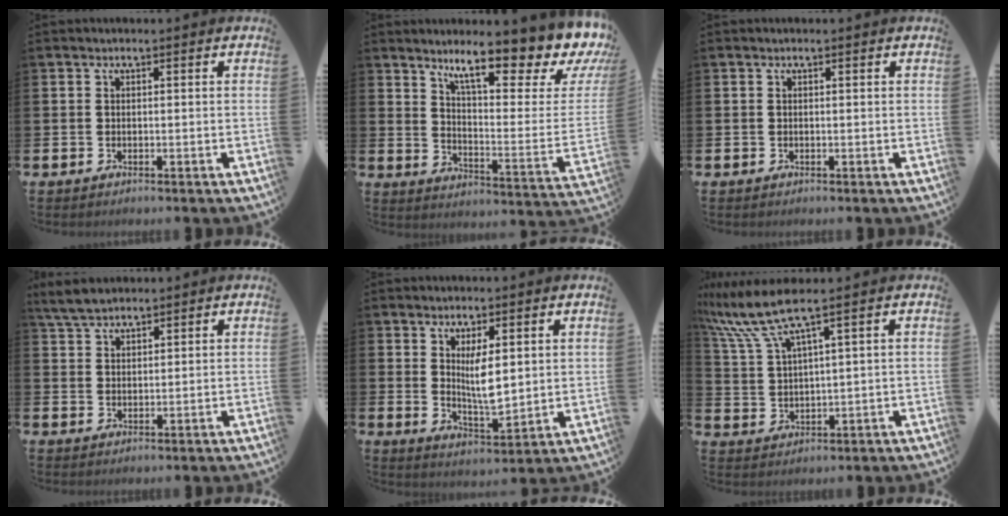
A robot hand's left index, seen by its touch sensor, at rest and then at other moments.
{"total": 11.5, "force": [9.1, 2.3, 6.6], "torque": [-0.119, -0.075, 0.146]}
{"total": 0.0}
{"total": 4.3, "force": [4.1, 1.0, 1.1], "torque": [-0.025, -0.012, 0.075]}
{"total": 5.3, "force": [2.6, 1.5, 4.3], "torque": [-0.055, -0.033, 0.039]}
{"total": 7.8, "force": [5.9, 0.7, 5.0], "torque": [-0.122, -0.014, 0.105]}